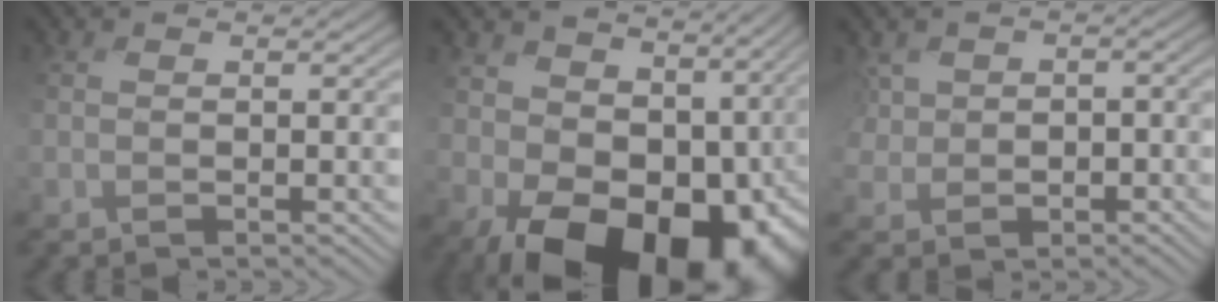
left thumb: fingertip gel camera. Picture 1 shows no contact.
{"total": 18.0, "force": [-2.6, 13.6, 11.6], "torque": [-0.177, -0.055, -0.007]}
{"total": 6.0, "force": [0.0, 5.0, 3.3], "torque": [-0.094, -0.002, 0.001]}